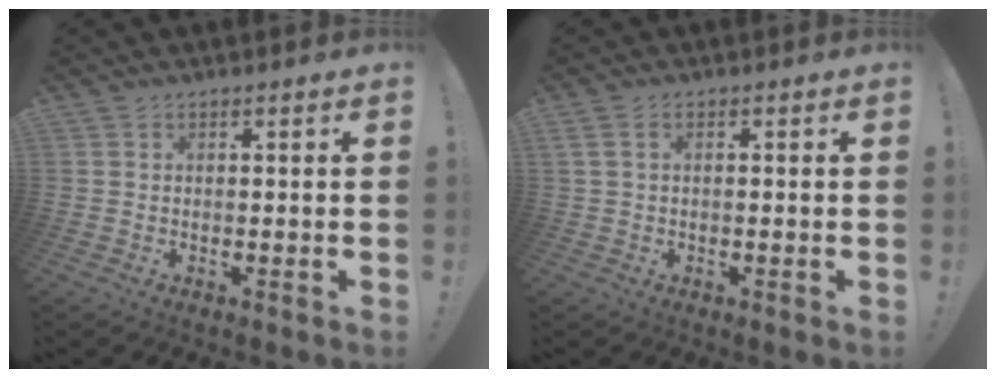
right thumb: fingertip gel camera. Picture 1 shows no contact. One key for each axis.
{"total": 1.9, "fx": 0.1, "fy": 0.8, "fz": 1.7, "tx": -0.041, "ty": 0.002, "tz": 0.002}